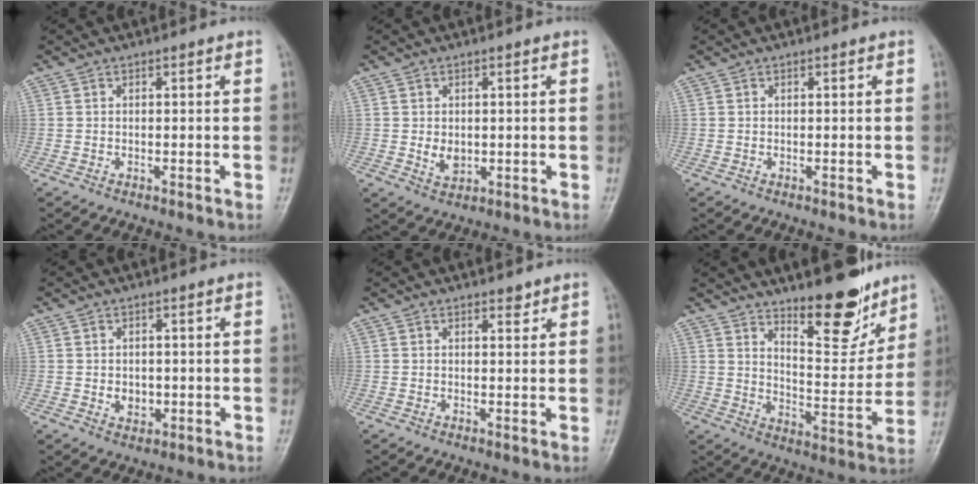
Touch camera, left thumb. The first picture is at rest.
{"total": 3.2, "force": [0.1, 2.4, 2.2], "torque": [-0.029, -0.007, 0.010]}
{"total": 0.0}
{"total": 3.0, "force": [-0.2, 2.4, 1.8], "torque": [-0.018, -0.001, 0.005]}
{"total": 1.5, "force": [1.2, 0.6, 0.7], "torque": [-0.002, -0.008, 0.016]}
{"total": 14.0, "force": [10.3, 4.5, 8.4], "torque": [-0.086, -0.084, 0.166]}